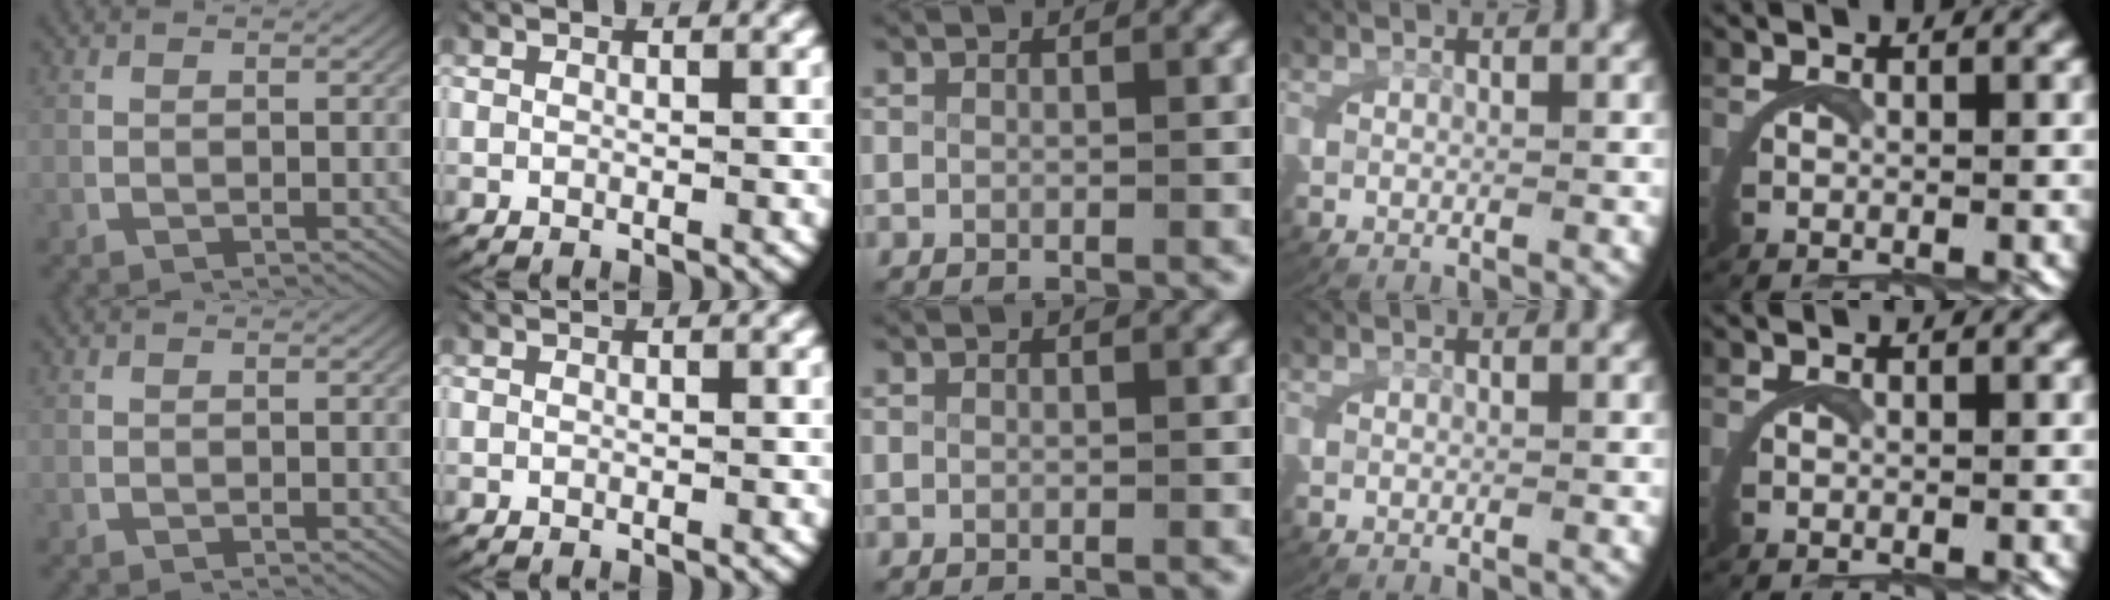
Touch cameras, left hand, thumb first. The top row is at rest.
{}